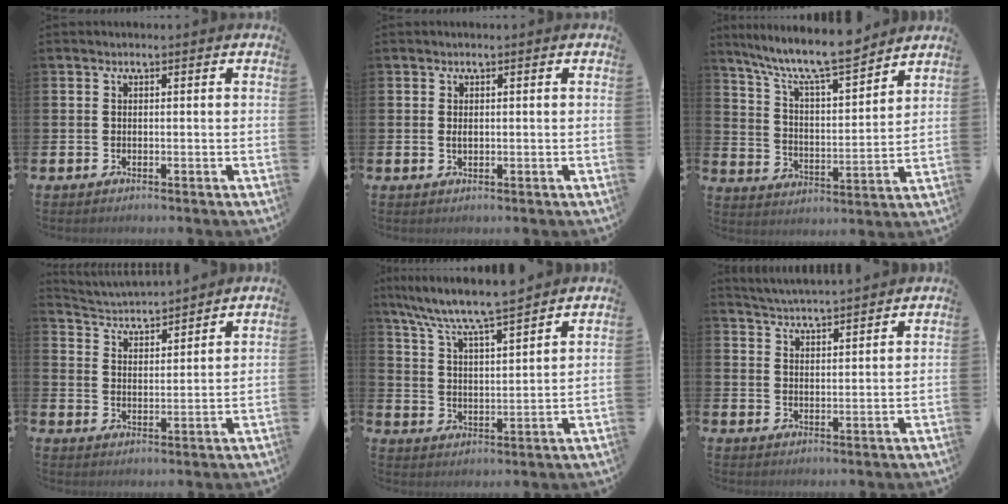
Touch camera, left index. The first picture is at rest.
{"total": 0.6, "force": [0.1, 0.3, 0.5], "torque": [-0.008, 0.002, 0.001]}
{"total": 10.0, "force": [9.2, 1.2, 3.6], "torque": [-0.100, -0.064, 0.159]}
{"total": 3.9, "force": [3.9, 0.4, -0.1], "torque": [-0.021, -0.032, 0.065]}
{"total": 8.1, "force": [7.5, 0.4, 2.9], "torque": [-0.086, -0.046, 0.132]}
{"total": 4.5, "force": [4.5, -0.3, 0.0], "torque": [-0.019, -0.026, 0.082]}